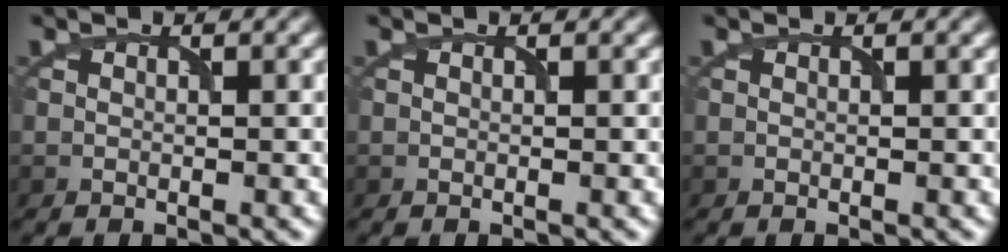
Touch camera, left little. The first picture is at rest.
{"total": 0.0}
{"total": 0.0}